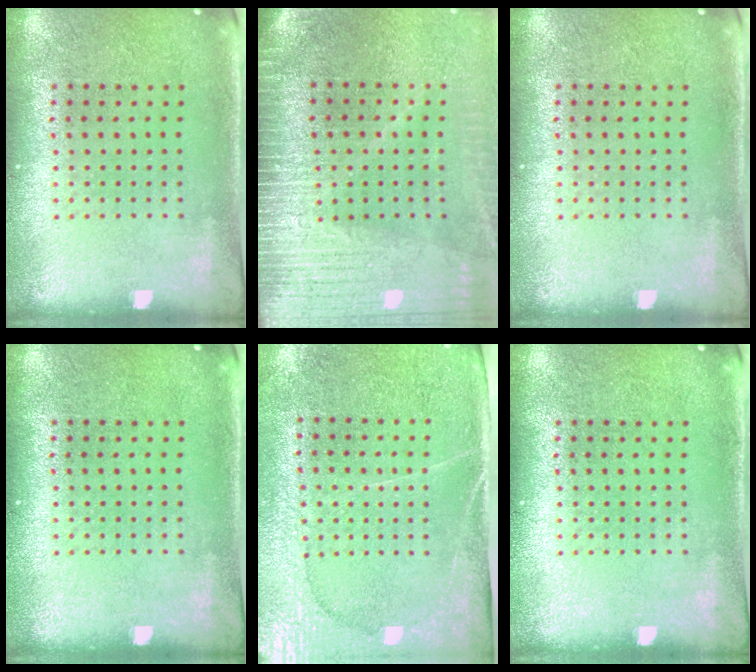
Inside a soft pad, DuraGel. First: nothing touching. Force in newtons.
{"total": 3.7, "press": 3.1, "slide": 1.9}
{"total": 0.0}
{"total": 0.0}
{"total": 2.9, "press": 2.7, "slide": 1.2}
{"total": 0.0}